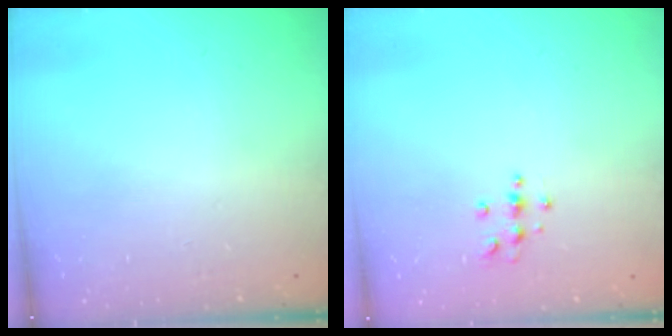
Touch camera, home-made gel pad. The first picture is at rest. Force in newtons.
{"total": 4.6, "press": 4.5, "slide": 0.6}